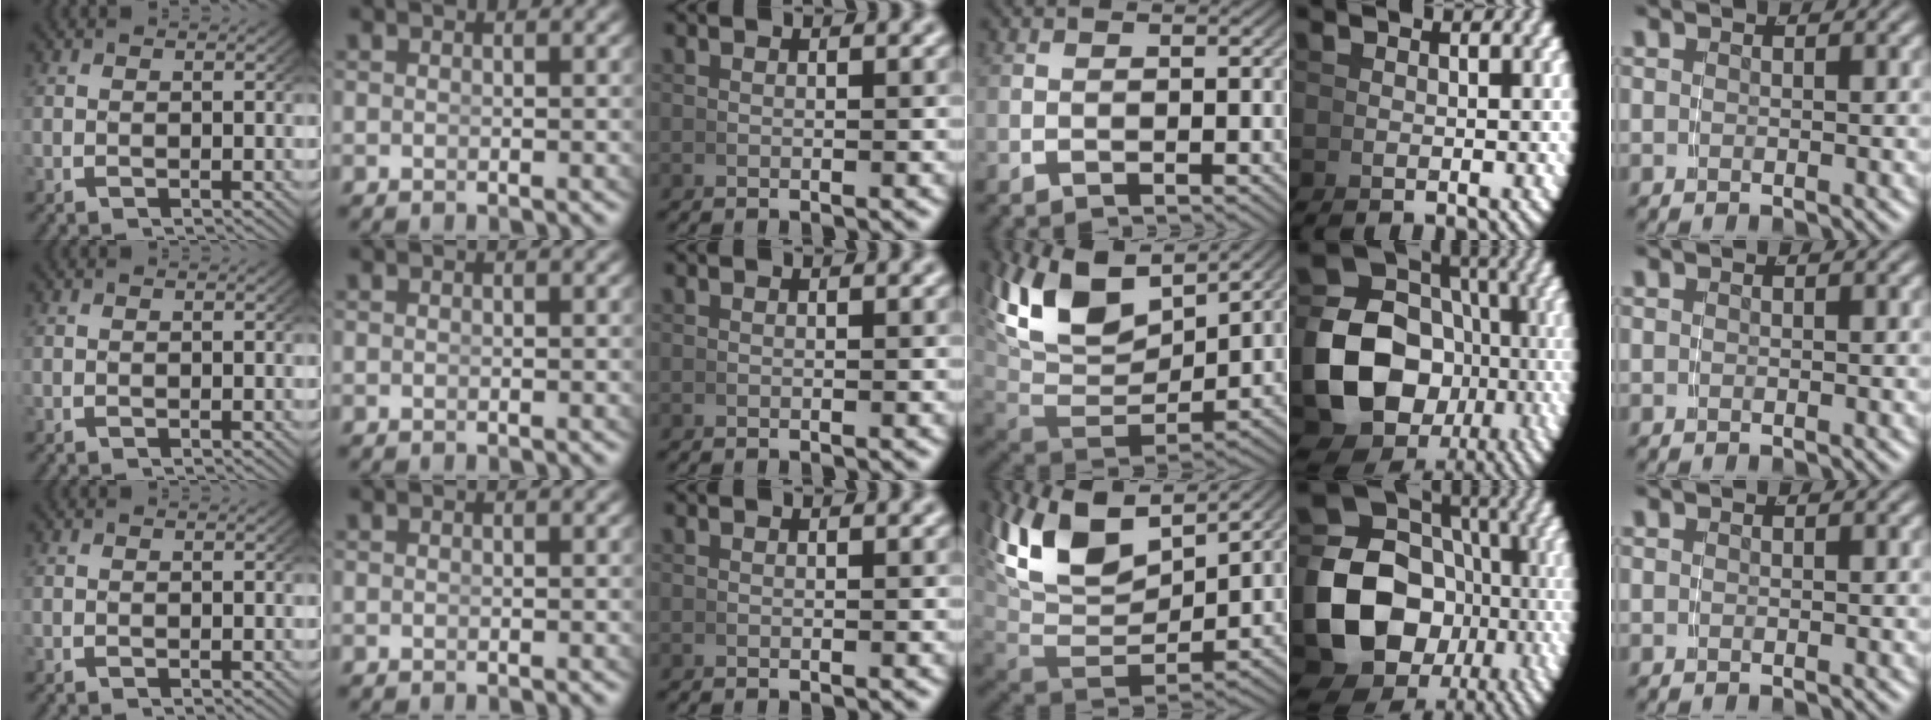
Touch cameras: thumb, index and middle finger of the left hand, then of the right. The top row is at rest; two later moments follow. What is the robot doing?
{"motion": "grasp_and_lifting", "object": "coin"}